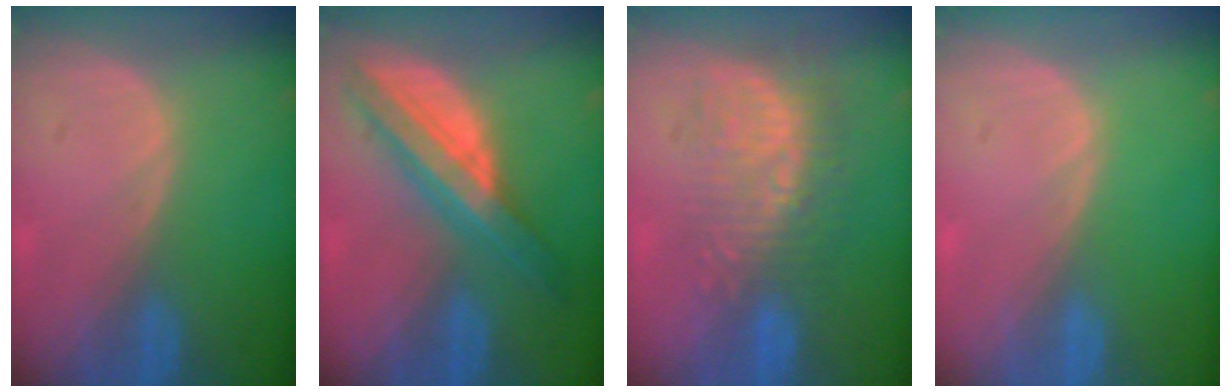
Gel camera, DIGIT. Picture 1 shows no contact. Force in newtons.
{"total": 8.4, "press": 8.4, "slide": 0.5}
{"total": 9.6, "press": 8.5, "slide": 4.4}
{"total": 0.0}